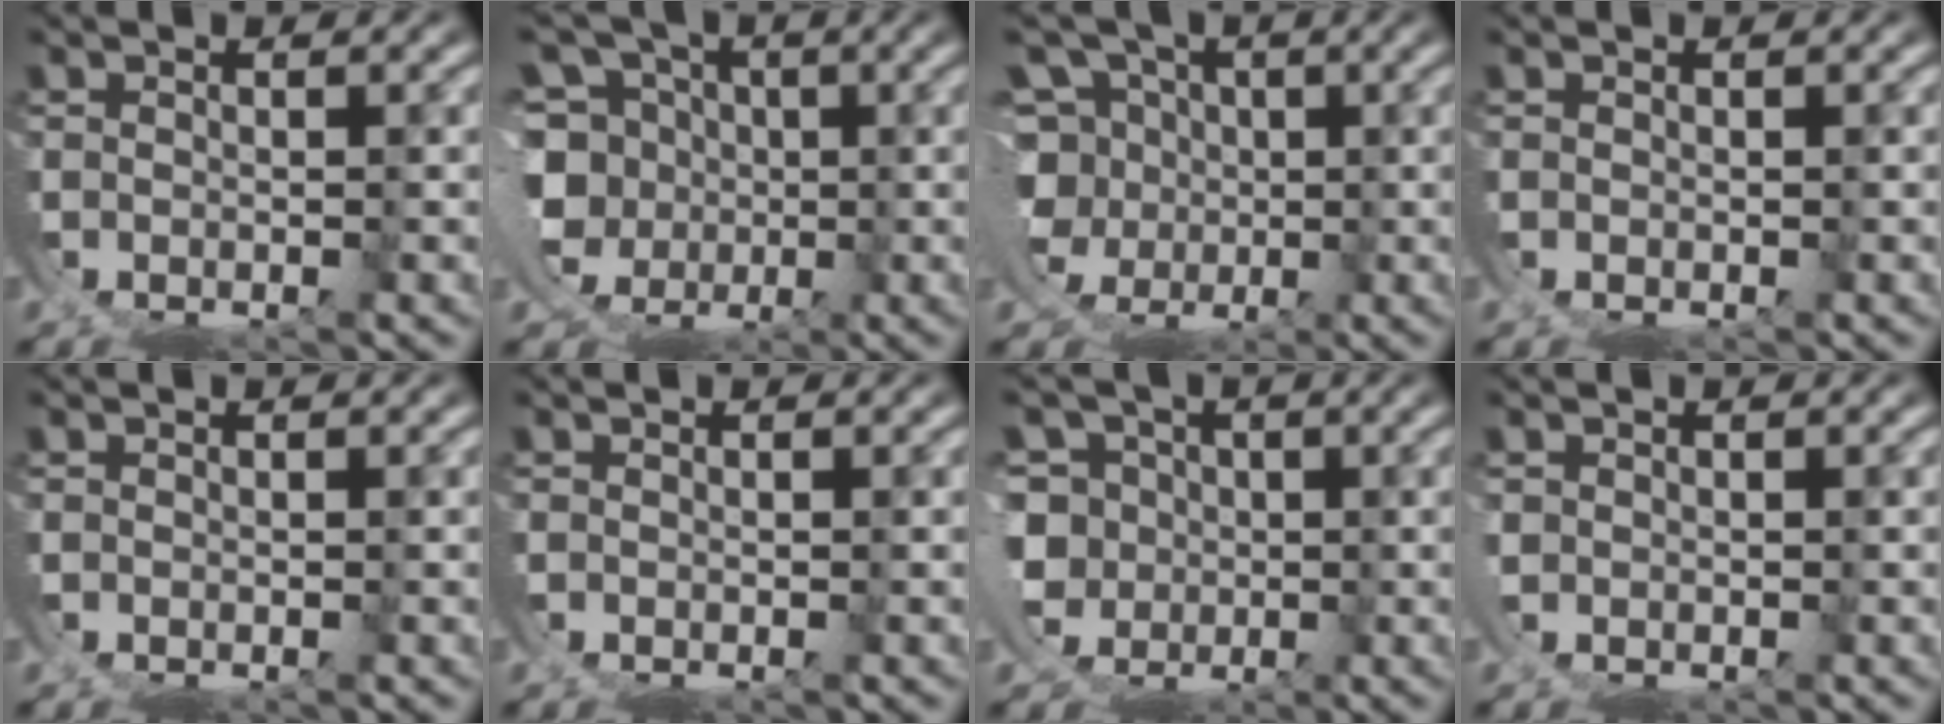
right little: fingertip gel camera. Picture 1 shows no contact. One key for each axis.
{"total": 12.4, "fx": 0.1, "fy": 10.9, "fz": 5.8, "tx": -0.131, "ty": -0.043, "tz": 0.000}
{"total": 11.7, "fx": 0.6, "fy": 10.1, "fz": 5.9, "tx": -0.116, "ty": -0.035, "tz": 0.007}
{"total": 0.0}
{"total": 0.0}
{"total": 0.0}
{"total": 11.0, "fx": -0.3, "fy": 10.2, "fz": 4.1, "tx": -0.122, "ty": -0.038, "tz": -0.007}
{"total": 0.8, "fx": 0.5, "fy": 0.5, "fz": 0.4, "tx": -0.017, "ty": -0.005, "tz": 0.010}